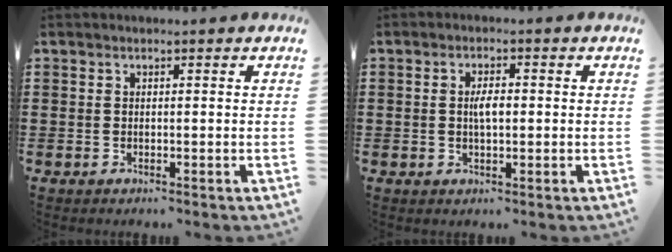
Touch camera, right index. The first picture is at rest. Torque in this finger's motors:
{"motor_torque": [1.08, 1.06, 0.33, 0.09]}